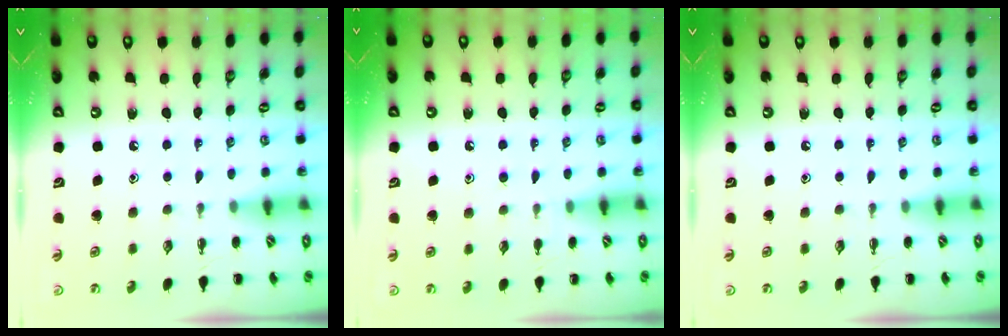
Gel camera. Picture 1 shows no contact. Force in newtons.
{"total": 5.7, "press": 5.3, "slide": 2.1}
{"total": 0.0}